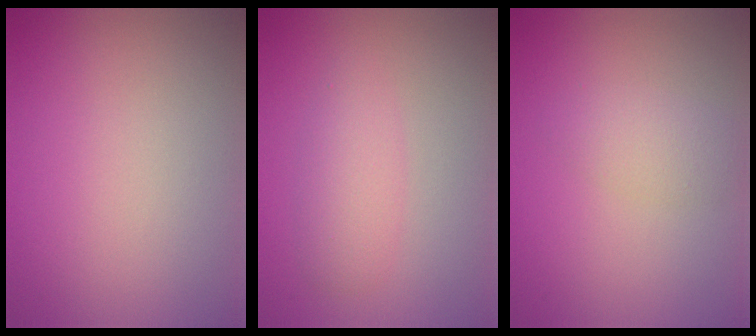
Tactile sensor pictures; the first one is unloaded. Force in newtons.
{"total": 2.4, "press": 2.4, "slide": 0.1}
{"total": 1.9, "press": 1.9, "slide": 0.1}